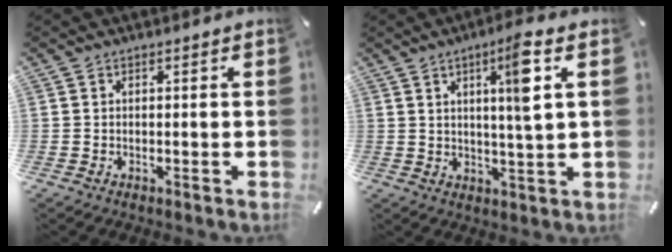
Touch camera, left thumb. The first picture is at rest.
{"total": 8.6, "force": [3.5, 0.7, 7.9], "torque": [-0.128, -0.010, 0.047]}